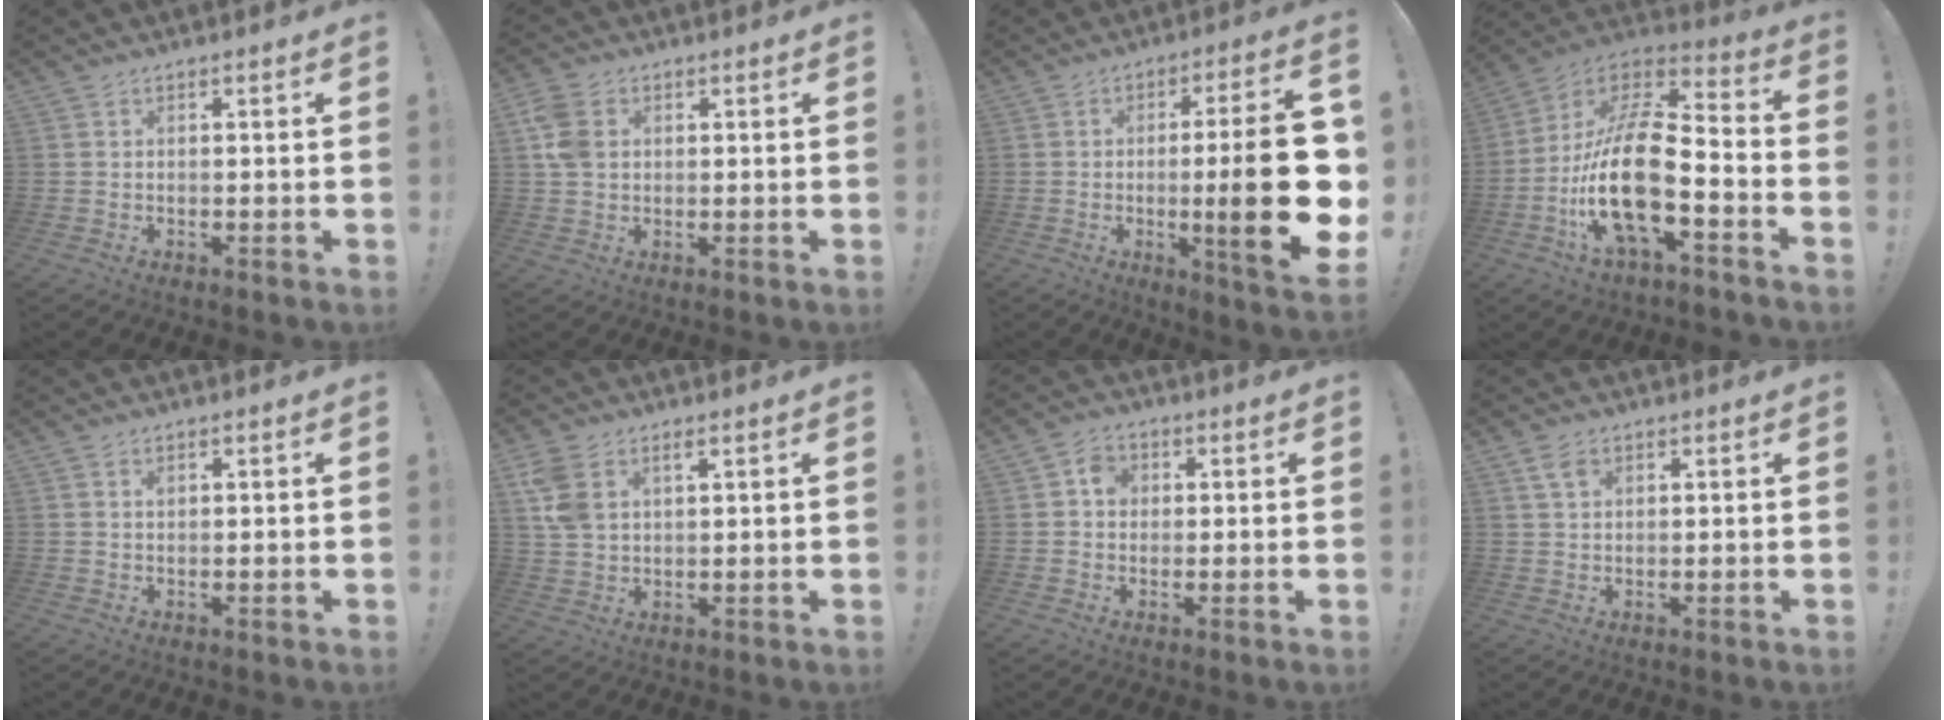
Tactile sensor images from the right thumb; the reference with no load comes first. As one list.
[{"total": 7.7, "force": [1.8, 5.8, 4.8], "torque": [-0.105, 0.010, 0.038]}, {"total": 22.6, "force": [-1.9, 3.2, 22.3], "torque": [-0.330, -0.014, -0.023]}, {"total": 21.4, "force": [-6.2, 7.8, 18.9], "torque": [-0.398, 0.025, -0.105]}, {"total": 0.5, "force": [0.3, 0.4, 0.2], "torque": [-0.001, -0.001, 0.006]}, {"total": 7.0, "force": [3.4, 4.2, 4.4], "torque": [-0.092, -0.010, 0.063]}, {"total": 4.8, "force": [0.7, 4.1, 2.4], "torque": [-0.032, 0.006, 0.011]}, {"total": 3.4, "force": [1.8, 2.1, 2.0], "torque": [-0.031, -0.002, 0.034]}]